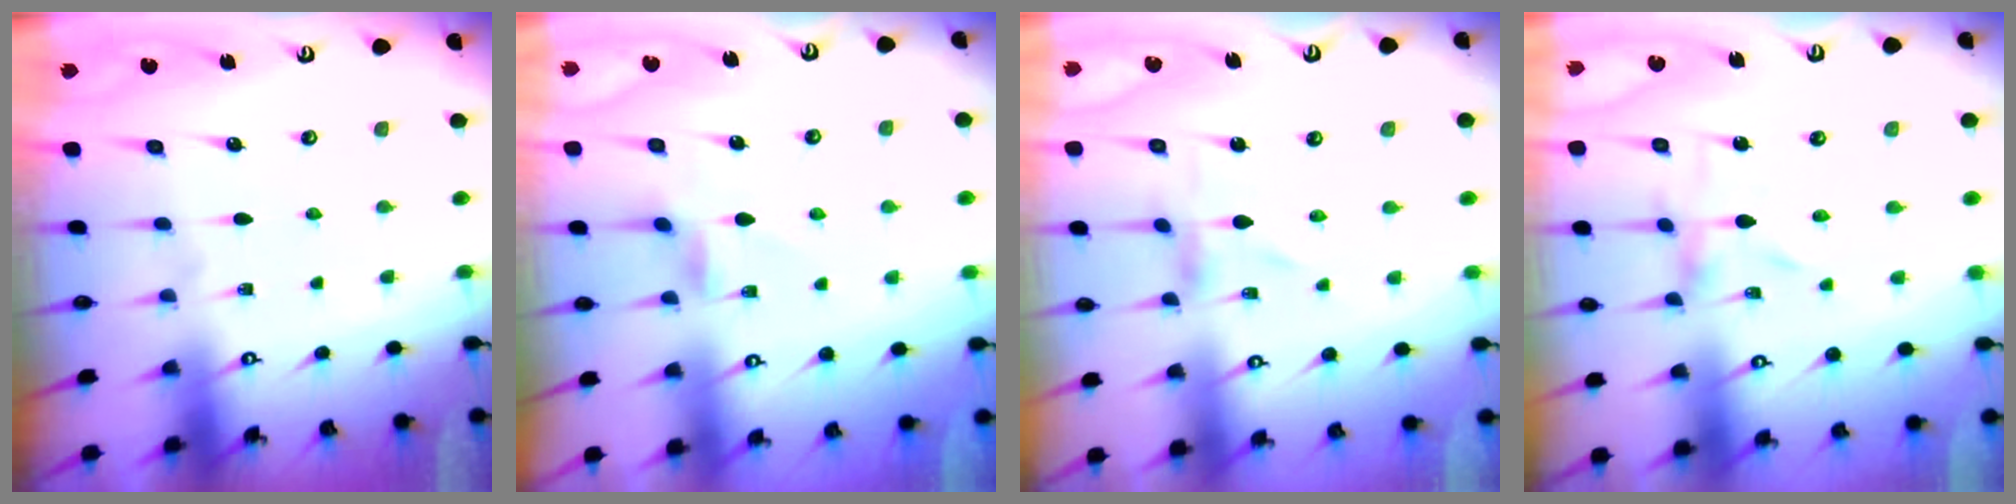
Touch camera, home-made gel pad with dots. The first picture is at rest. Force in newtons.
{"total": 3.7, "press": 3.6, "slide": 0.6}
{"total": 0.0}
{"total": 0.0}